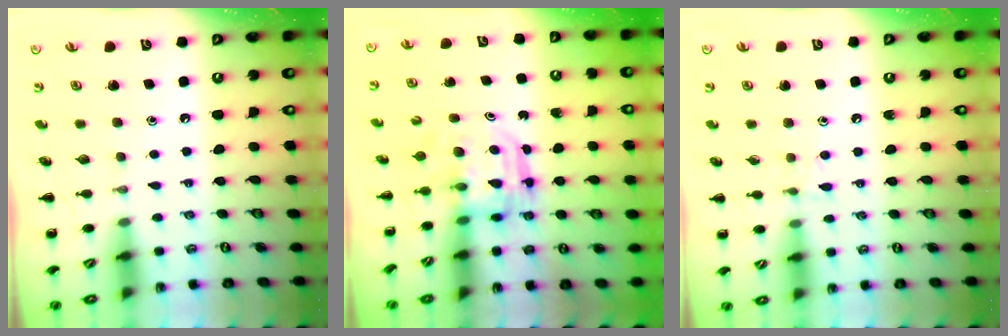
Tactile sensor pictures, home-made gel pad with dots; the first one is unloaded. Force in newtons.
{"total": 3.0, "press": 3.0, "slide": 0.2}
{"total": 6.0, "press": 5.6, "slide": 2.1}